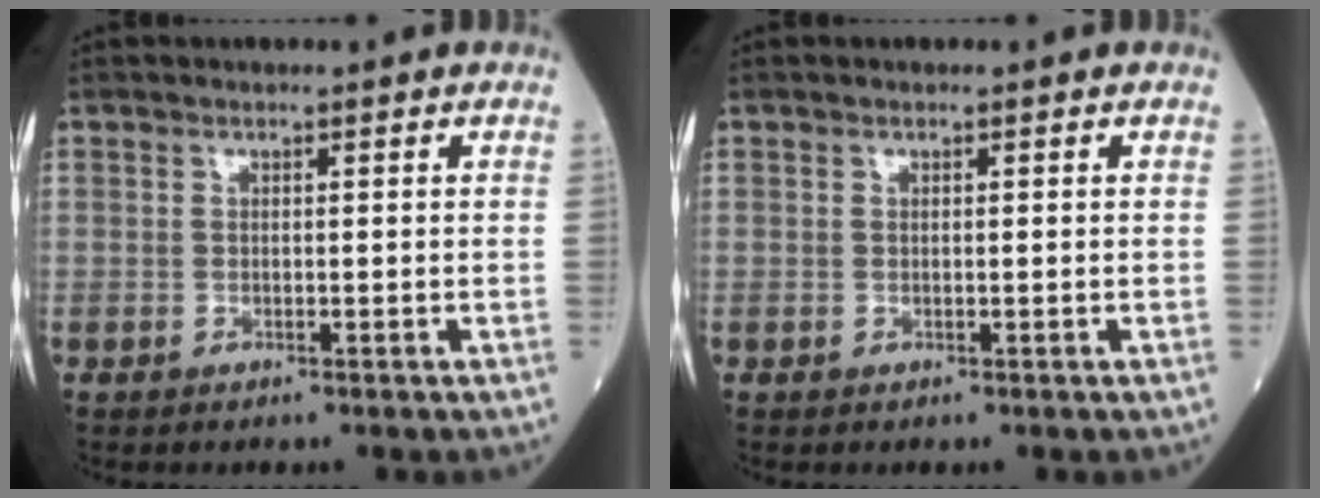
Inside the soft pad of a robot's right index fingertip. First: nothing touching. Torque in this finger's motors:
{"motor_torque": [0.00, -0.02, 0.04, 0.01]}